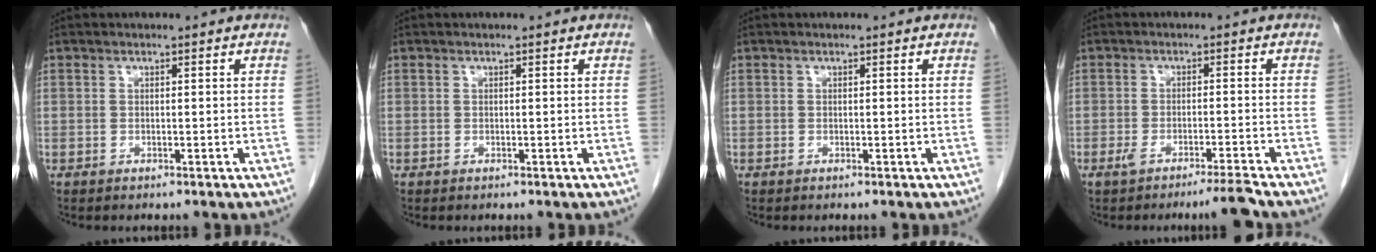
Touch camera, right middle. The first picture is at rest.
{"total": 0.0}
{"total": 0.0}
{"total": 4.1, "force": [-3.2, -0.8, 2.4], "torque": [-0.045, -0.006, -0.058]}